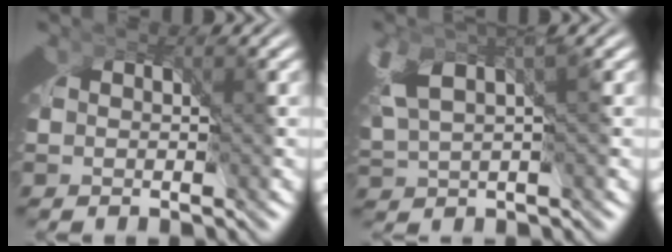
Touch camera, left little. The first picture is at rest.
{"total": 2.7, "force": [-0.2, 1.2, 2.5], "torque": [-0.049, 0.004, 0.001]}